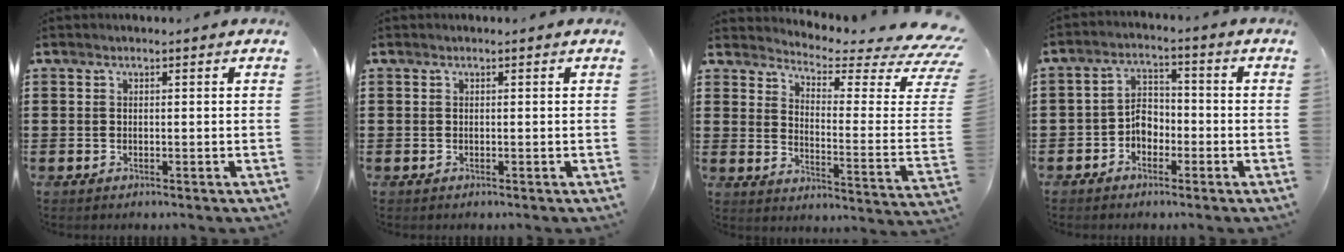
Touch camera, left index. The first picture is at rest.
{"total": 0.0}
{"total": 3.8, "force": [3.3, 0.2, 2.0], "torque": [-0.052, -0.045, 0.049]}
{"total": 4.0, "force": [-1.8, 2.8, 2.1], "torque": [-0.045, 0.011, -0.038]}